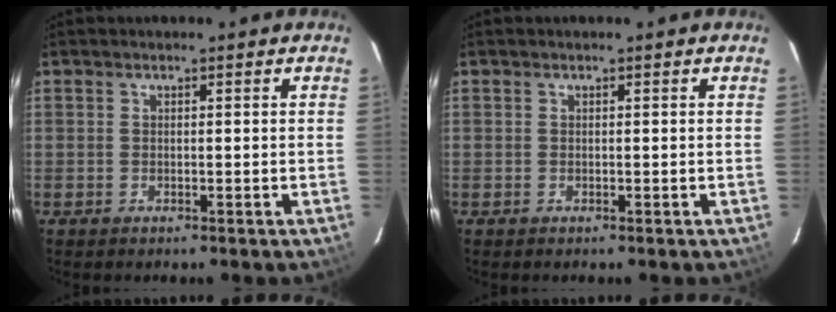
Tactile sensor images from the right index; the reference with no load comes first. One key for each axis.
{"total": 0.0}